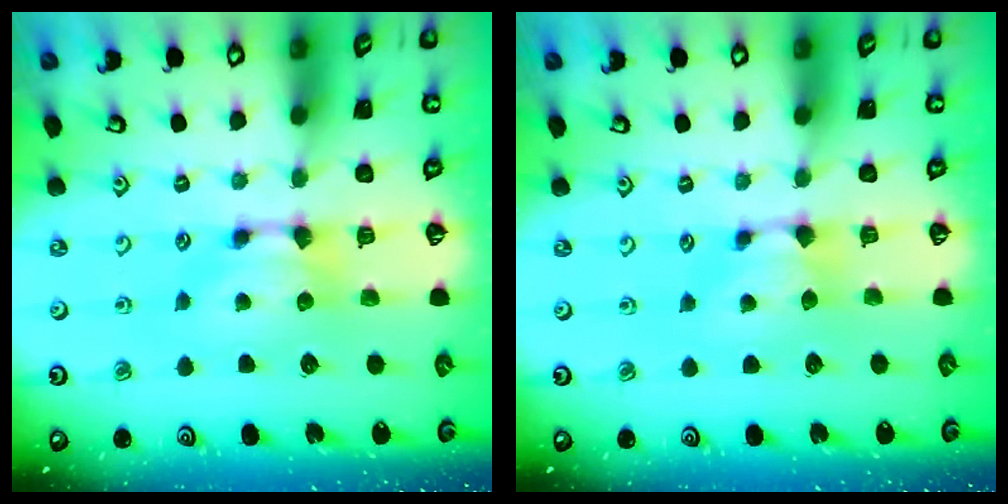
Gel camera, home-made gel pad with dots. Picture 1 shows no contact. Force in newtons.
{"total": 0.9, "press": 0.7, "slide": 0.6}